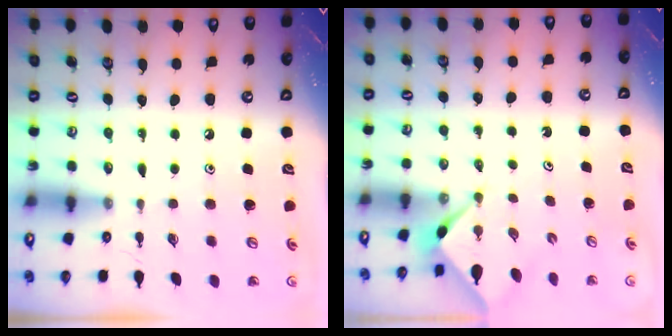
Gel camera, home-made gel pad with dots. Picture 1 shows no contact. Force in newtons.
{"total": 2.4, "press": 2.4, "slide": 0.3}